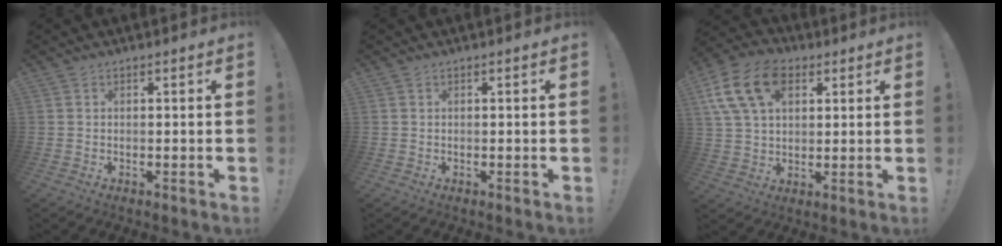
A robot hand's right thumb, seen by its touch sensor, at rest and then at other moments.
{"total": 0.0}
{"total": 15.7, "force": [6.5, 10.4, 9.9], "torque": [-0.178, -0.019, 0.124]}